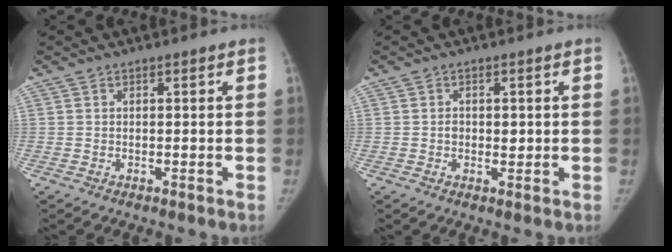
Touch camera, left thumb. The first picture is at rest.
{"total": 2.6, "force": [0.1, 2.0, 1.6], "torque": [-0.012, 0.002, 0.000]}